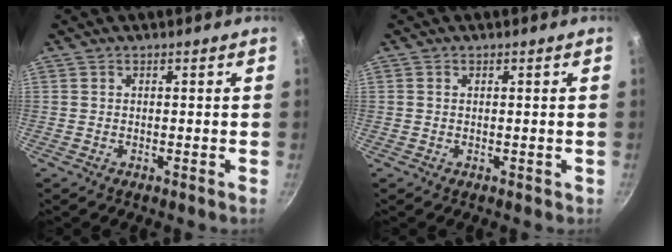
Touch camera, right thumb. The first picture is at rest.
{"total": 0.7, "force": [0.1, 0.6, 0.4], "torque": [0.000, 0.003, 0.002]}